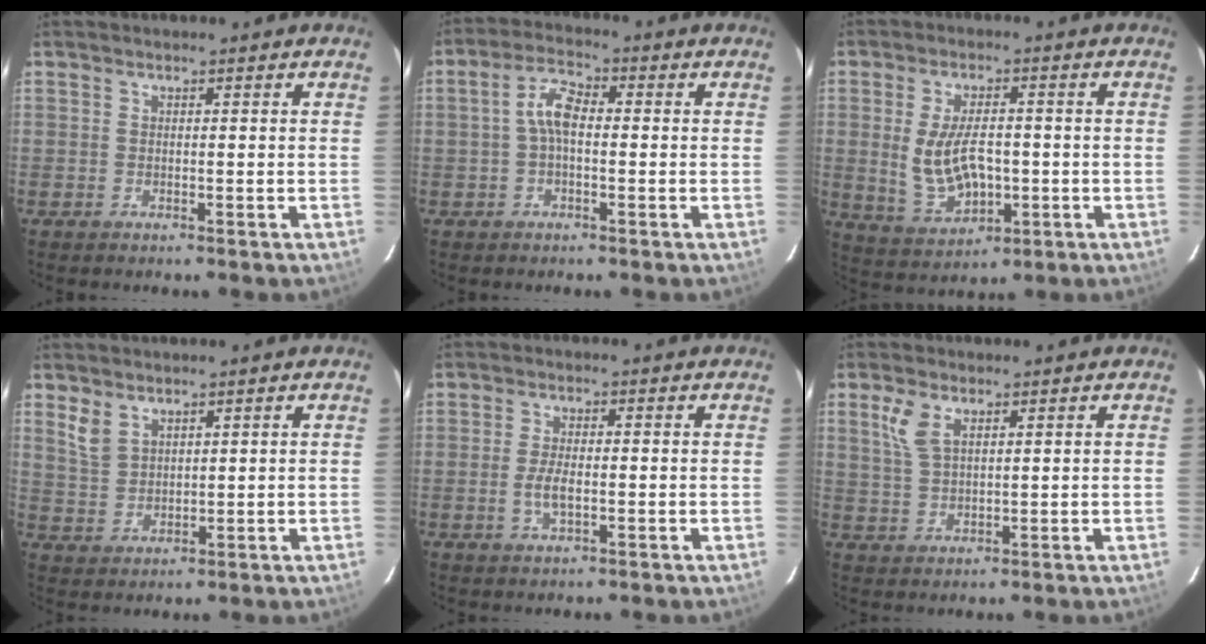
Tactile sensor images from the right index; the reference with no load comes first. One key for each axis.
{"total": 5.0, "fx": -0.4, "fy": 2.3, "fz": 4.4, "tx": -0.093, "ty": 0.019, "tz": -0.008}
{"total": 10.1, "fx": -0.9, "fy": 5.3, "fz": 8.6, "tx": -0.175, "ty": -0.008, "tz": 0.000}
{"total": 4.4, "fx": 3.0, "fy": 2.4, "fz": 2.1, "tx": -0.044, "ty": 0.003, "tz": 0.066}
{"total": 3.4, "fx": -0.9, "fy": 1.2, "fz": 3.1, "tx": -0.065, "ty": -0.004, "tz": -0.016}
{"total": 5.0, "fx": 2.5, "fy": 2.4, "fz": 3.6, "tx": -0.077, "ty": 0.007, "tz": 0.054}